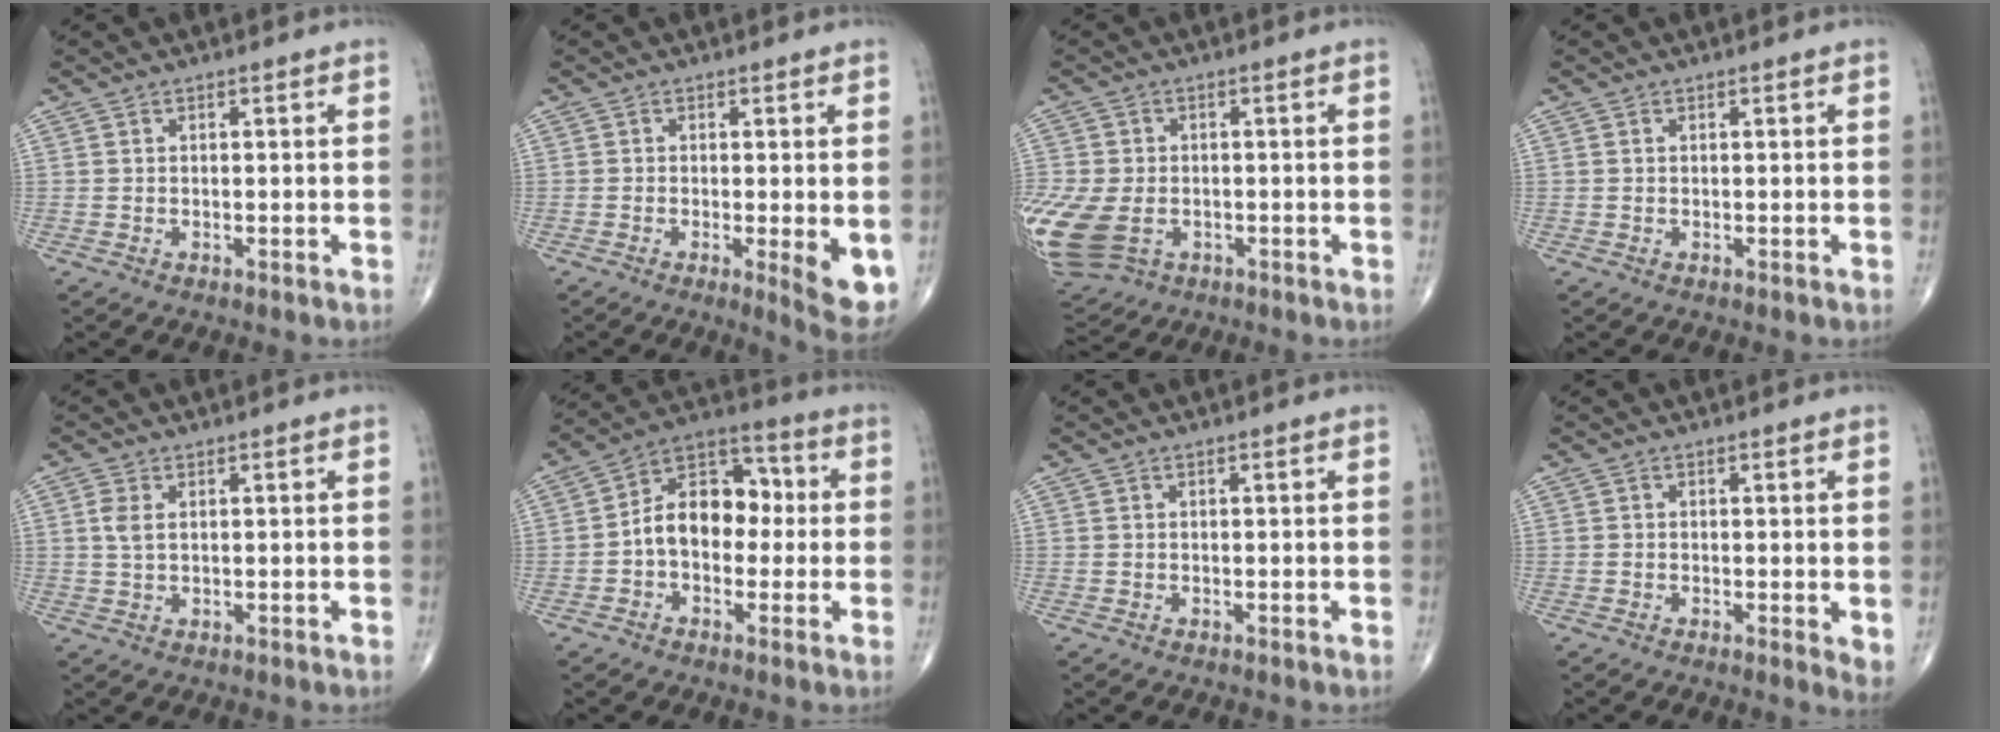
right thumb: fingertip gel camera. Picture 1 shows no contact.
{"total": 6.7, "force": [-1.3, 1.7, 6.3], "torque": [-0.085, -0.018, -0.018]}
{"total": 17.9, "force": [-4.6, 13.2, 11.1], "torque": [-0.302, -0.008, -0.065]}
{"total": 0.0}
{"total": 2.9, "force": [0.8, 1.6, 2.3], "torque": [-0.053, 0.004, 0.019]}
{"total": 12.6, "force": [-0.6, 8.7, 9.1], "torque": [-0.115, 0.045, -0.023]}
{"total": 0.0}
{"total": 2.9, "force": [-0.2, 0.9, 2.8], "torque": [-0.038, -0.009, -0.008]}